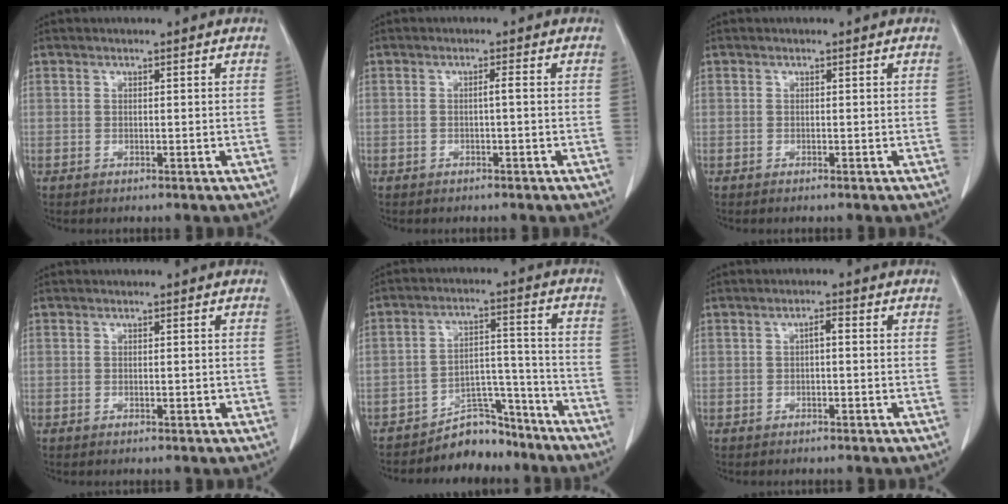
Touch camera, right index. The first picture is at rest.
{"total": 0.9, "force": [-0.1, -0.1, 0.9], "torque": [-0.016, 0.002, -0.001]}
{"total": 0.0}
{"total": 0.6, "force": [-0.1, 0.3, 0.5], "torque": [-0.012, -0.001, 0.003]}
{"total": 7.6, "force": [-7.0, 3.0, 0.9], "torque": [-0.004, 0.049, -0.113]}
{"total": 1.5, "force": [0.0, 0.4, 1.4], "torque": [-0.023, 0.005, 0.000]}